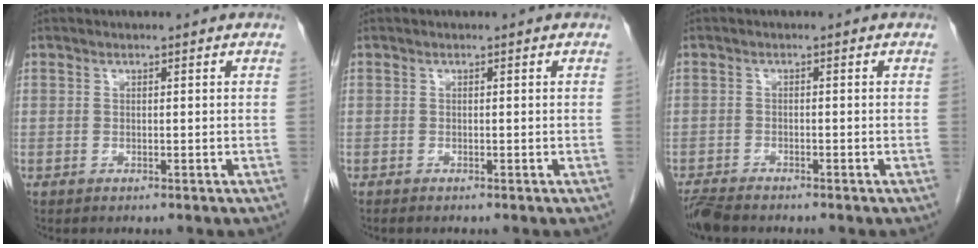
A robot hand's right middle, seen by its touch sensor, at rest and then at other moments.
{"total": 0.6, "force": [-0.6, 0.1, 0.3], "torque": [-0.011, -0.002, -0.009]}
{"total": 4.2, "force": [-3.8, 0.8, 1.7], "torque": [-0.031, -0.014, -0.069]}